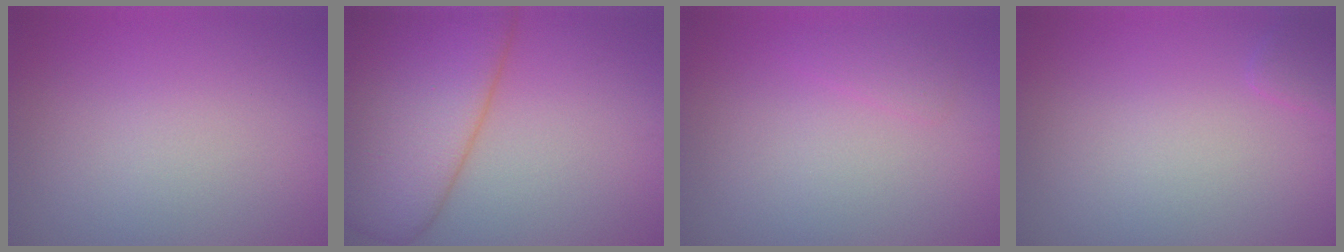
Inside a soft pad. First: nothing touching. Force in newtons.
{"total": 10.8, "press": 10.8, "slide": 0.5}
{"total": 1.0, "press": 1.0, "slide": 0.1}
{"total": 1.0, "press": 1.0, "slide": 0.1}